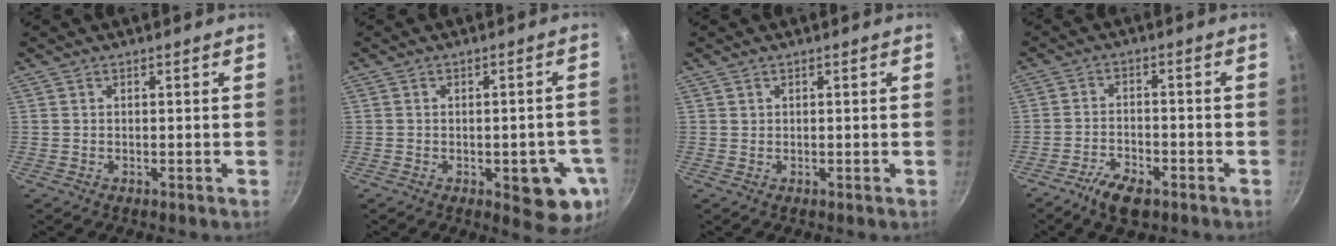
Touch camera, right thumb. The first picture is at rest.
{"total": 10.0, "force": [-2.9, 4.4, 8.5], "torque": [-0.064, 0.005, -0.033]}
{"total": 0.0}
{"total": 8.6, "force": [-5.7, 3.6, 5.3], "torque": [-0.099, 0.034, -0.104]}